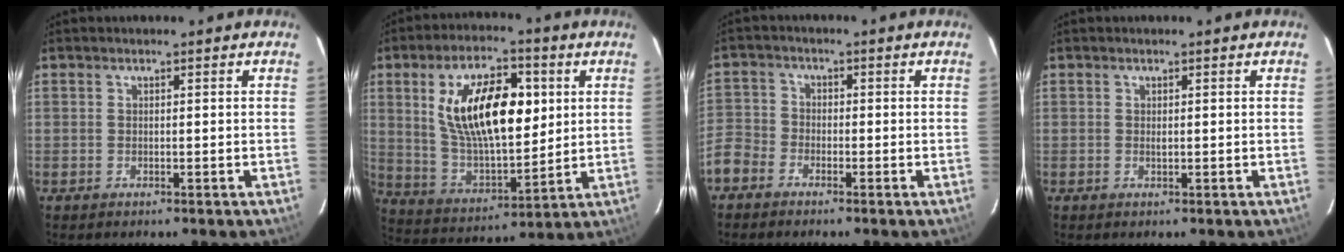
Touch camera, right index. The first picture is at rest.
{"total": 19.4, "force": [5.0, 9.0, 16.4], "torque": [-0.290, 0.012, 0.103]}
{"total": 6.7, "force": [-4.1, 4.9, 1.9], "torque": [-0.053, 0.012, -0.095]}
{"total": 0.6, "force": [0.1, 0.3, 0.5], "torque": [-0.009, 0.001, 0.002]}